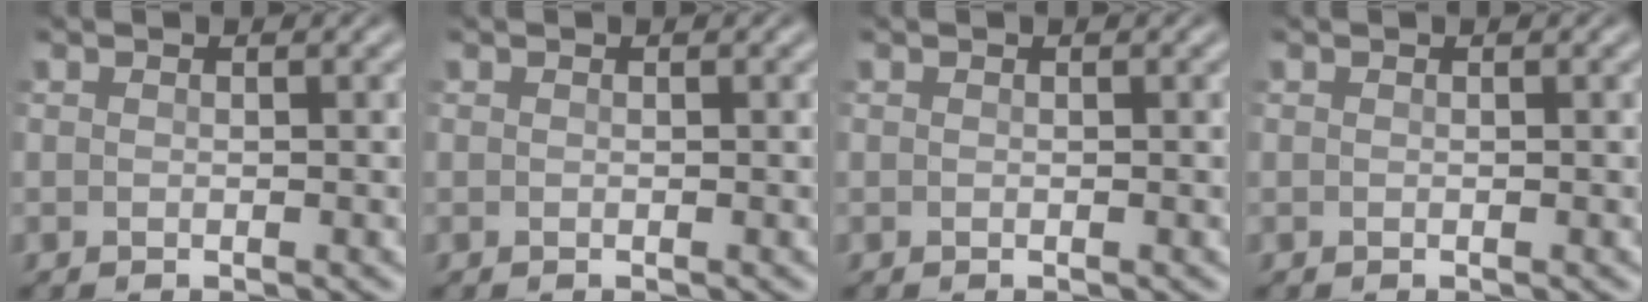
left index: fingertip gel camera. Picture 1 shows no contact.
{"total": 0.0}
{"total": 0.0}
{"total": 0.0}